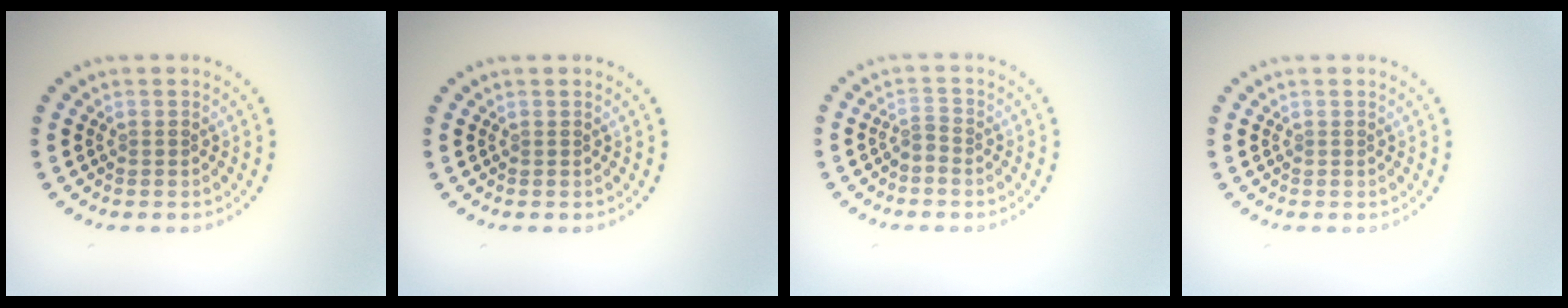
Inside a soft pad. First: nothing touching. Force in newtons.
{"total": 0.0}
{"total": 1.0, "press": 0.5, "slide": 0.8}
{"total": 0.0}